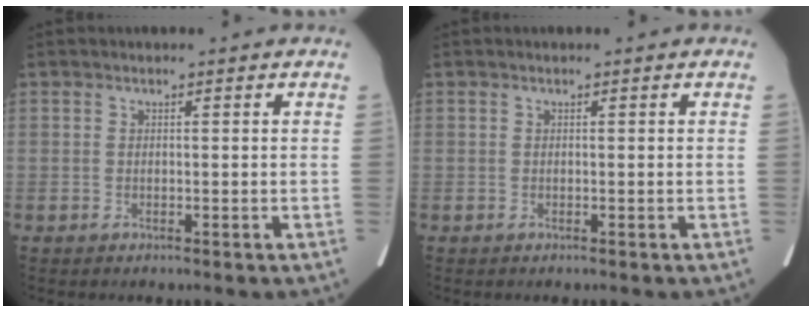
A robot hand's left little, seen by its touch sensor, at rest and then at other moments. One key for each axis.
{"total": 0.0}